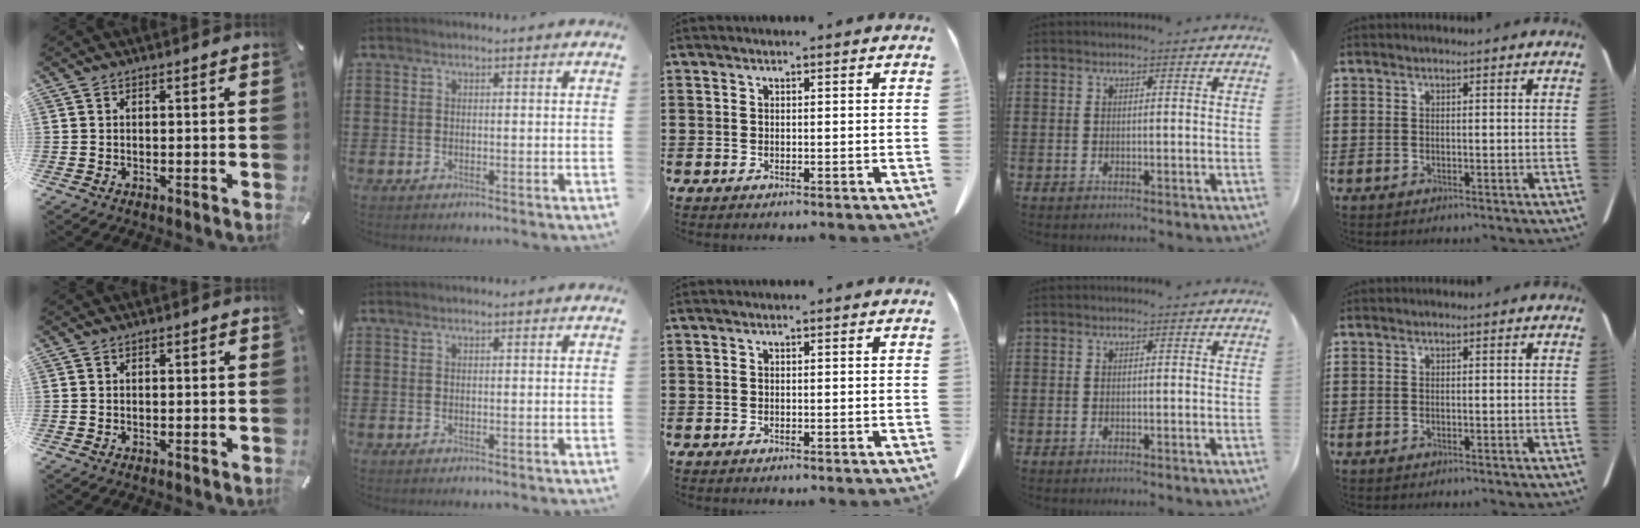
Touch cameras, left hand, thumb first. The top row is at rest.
{}